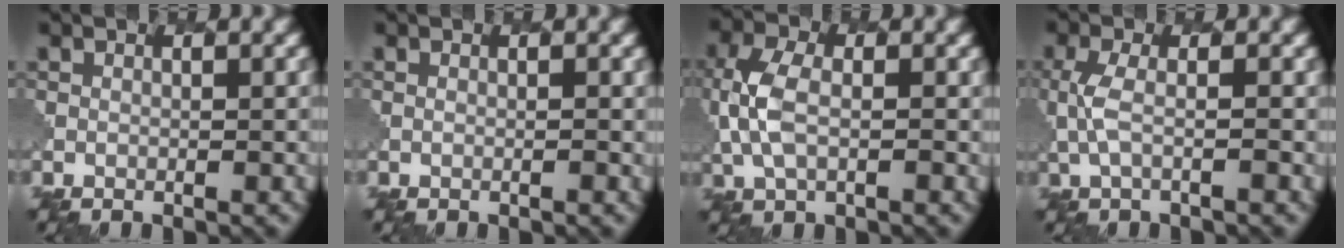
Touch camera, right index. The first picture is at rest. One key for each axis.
{"total": 1.1, "fx": 0.4, "fy": -0.7, "fz": -0.7, "tx": 0.007, "ty": 0.006, "tz": -0.006}
{"total": 3.5, "fx": 0.3, "fy": 2.1, "fz": 2.8, "tx": -0.088, "ty": 0.005, "tz": -0.013}
{"total": 1.3, "fx": 0.2, "fy": -0.4, "fz": 1.2, "tx": -0.048, "ty": 0.003, "tz": -0.014}